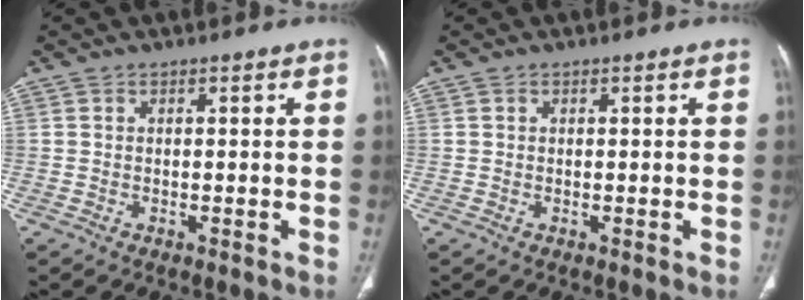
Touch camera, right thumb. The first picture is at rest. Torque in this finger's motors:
{"motor_torque": [-0.11, 0.38, 0.20, 0.09, -0.01]}